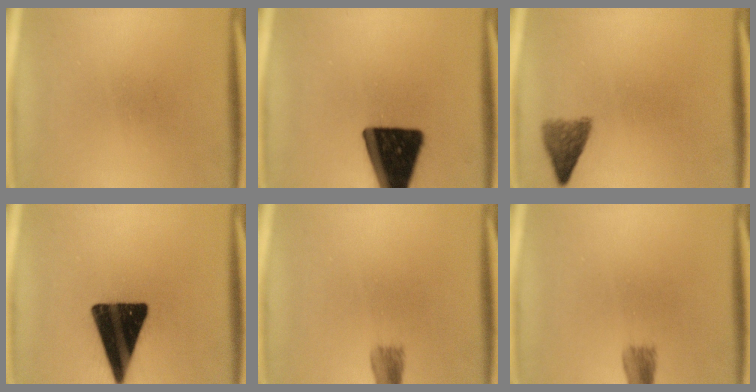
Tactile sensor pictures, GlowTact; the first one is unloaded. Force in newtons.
{"total": 19.3}
{"total": 3.4}
{"total": 18.0}
{"total": 2.5}
{"total": 2.5}